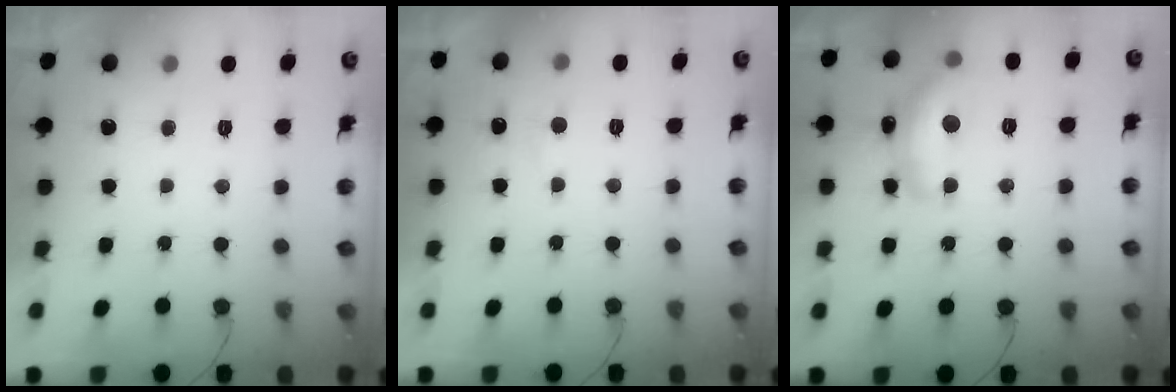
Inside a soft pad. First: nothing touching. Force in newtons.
{"total": 4.1, "press": 4.0, "slide": 0.5}
{"total": 16.3, "press": 16.3, "slide": 1.0}